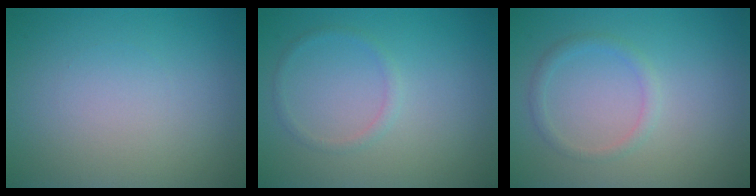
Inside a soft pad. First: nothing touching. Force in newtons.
{"total": 1.0, "press": 0.9, "slide": 0.2}
{"total": 1.3, "press": 1.3, "slide": 0.1}